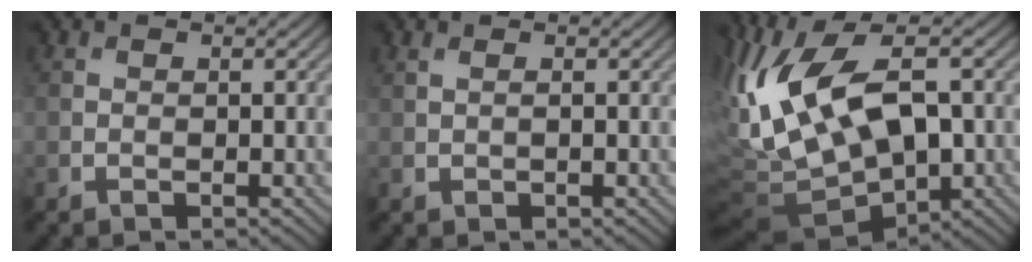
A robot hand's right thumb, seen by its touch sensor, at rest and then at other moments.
{"total": 0.6, "force": [0.3, -0.1, 0.5], "torque": [-0.013, 0.004, 0.007]}
{"total": 16.5, "force": [0.3, 7.9, 14.4], "torque": [-0.305, 0.002, 0.014]}